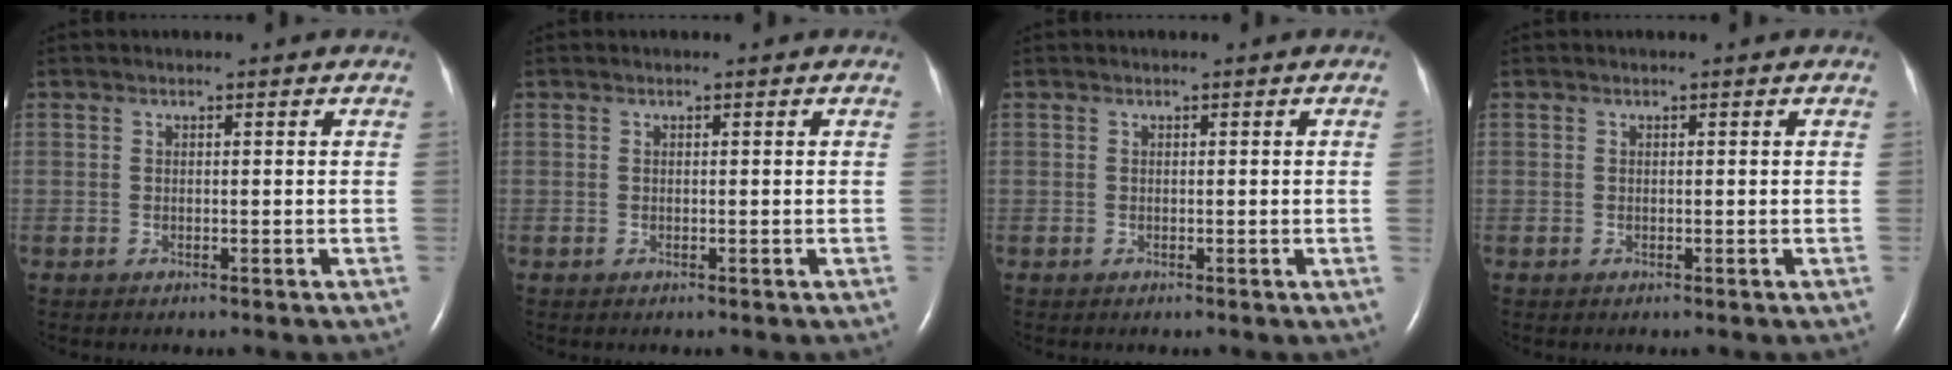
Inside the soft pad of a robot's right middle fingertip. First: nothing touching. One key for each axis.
{"total": 0.0}
{"total": 0.6, "fx": 0.0, "fy": -0.3, "fz": 0.6, "tx": -0.008, "ty": 0.000, "tz": -0.001}
{"total": 0.0}